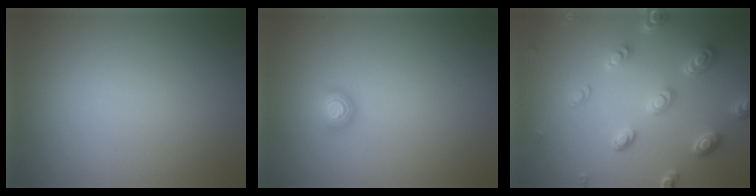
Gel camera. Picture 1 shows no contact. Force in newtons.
{"total": 1.2, "press": 1.1, "slide": 0.4}
{"total": 4.9, "press": 3.8, "slide": 3.1}